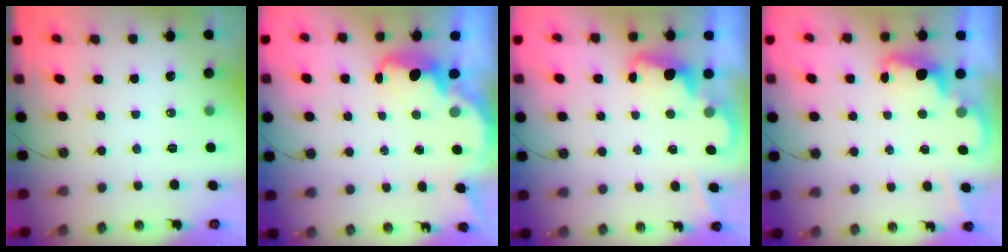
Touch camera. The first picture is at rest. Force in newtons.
{"total": 2.8, "press": 2.8, "slide": 0.4}
{"total": 2.3, "press": 2.3, "slide": 0.6}
{"total": 2.3, "press": 2.2, "slide": 0.6}